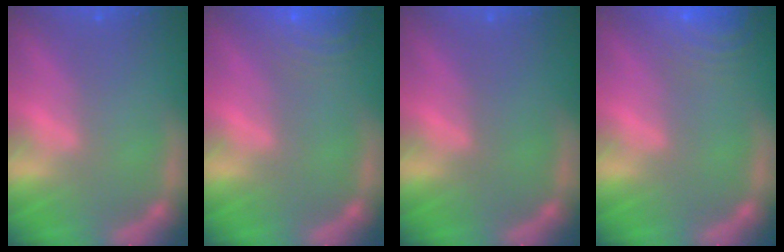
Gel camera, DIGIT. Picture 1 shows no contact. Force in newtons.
{"total": 7.0}
{"total": 0.0}
{"total": 8.5}